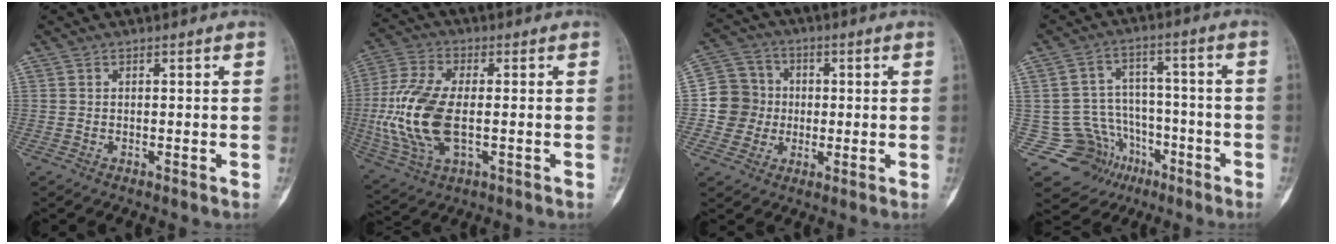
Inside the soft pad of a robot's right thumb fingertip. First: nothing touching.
{"total": 16.2, "force": [-1.6, 8.3, 13.8], "torque": [-0.310, 0.002, -0.026]}
{"total": 8.9, "force": [-0.5, 8.8, 1.7], "torque": [0.007, 0.017, -0.016]}
{"total": 13.5, "force": [-6.2, 11.5, 3.1], "torque": [-0.028, 0.088, -0.085]}